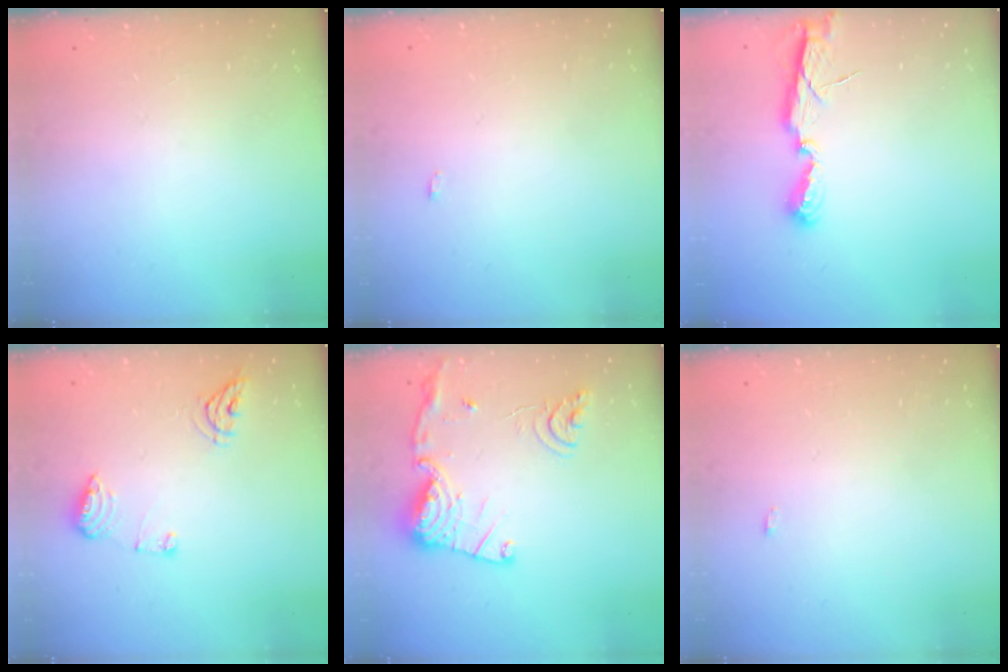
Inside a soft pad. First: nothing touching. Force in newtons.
{"total": 6.7, "press": 2.2, "slide": 6.3}
{"total": 6.9, "press": 6.9, "slide": 0.1}
{"total": 8.6, "press": 8.5, "slide": 0.1}
{"total": 16.3, "press": 16.2, "slide": 1.5}
{"total": 6.7, "press": 2.2, "slide": 6.3}